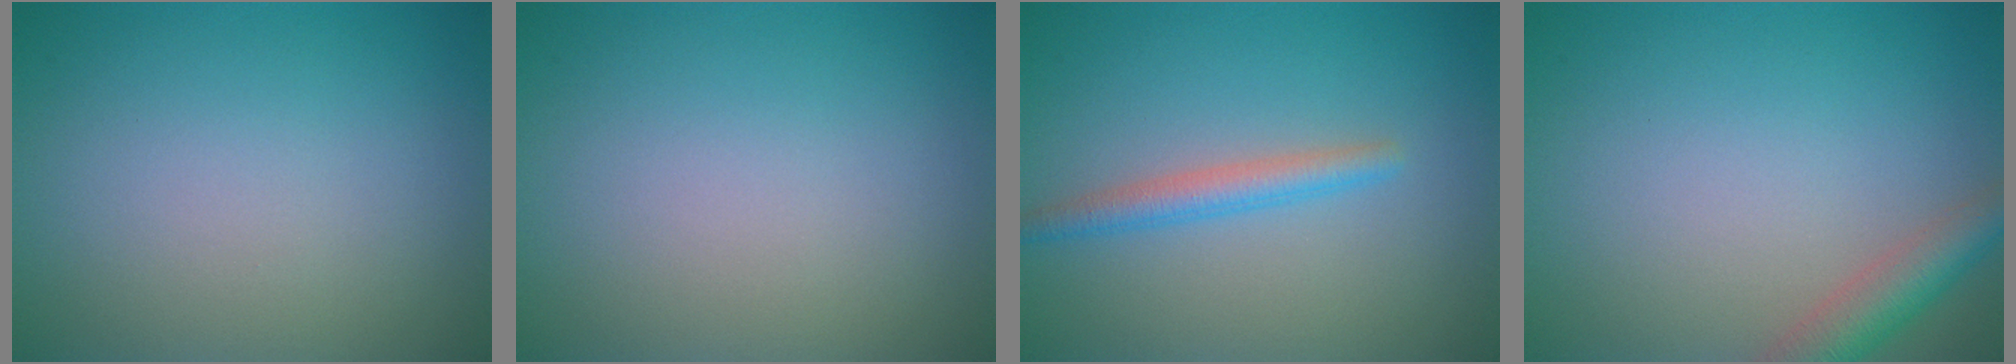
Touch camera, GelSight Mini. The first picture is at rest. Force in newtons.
{"total": 0.0}
{"total": 2.3, "press": 2.2, "slide": 0.2}
{"total": 3.4, "press": 3.4, "slide": 0.2}